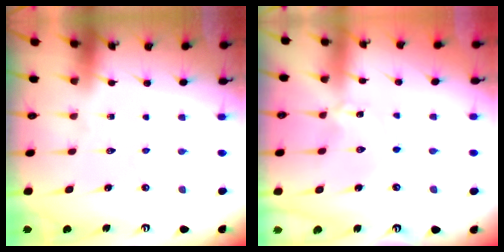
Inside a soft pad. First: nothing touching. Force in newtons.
{"total": 0.0}